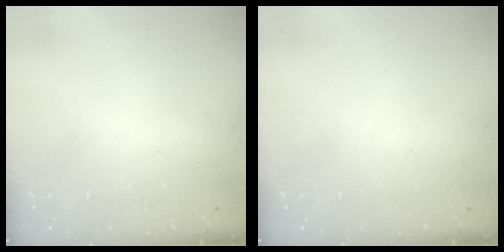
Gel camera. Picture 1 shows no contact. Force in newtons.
{"total": 0.0}